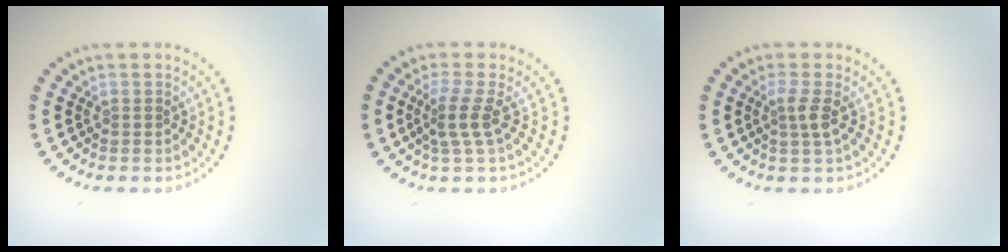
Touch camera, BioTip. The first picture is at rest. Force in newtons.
{"total": 2.5, "press": 1.8, "slide": 1.7}
{"total": 1.8, "press": 1.4, "slide": 1.2}